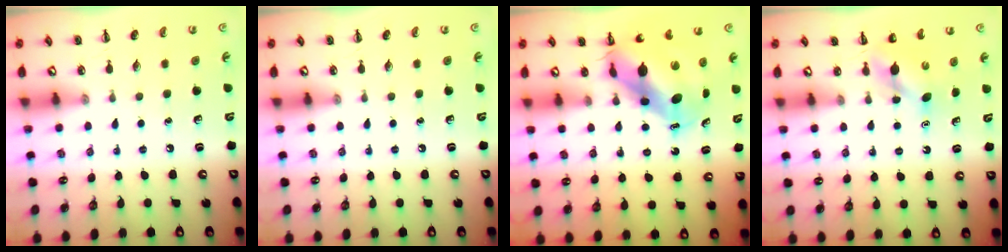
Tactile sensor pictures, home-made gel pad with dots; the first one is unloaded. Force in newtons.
{"total": 0.0}
{"total": 10.0, "press": 9.7, "slide": 2.7}
{"total": 4.0, "press": 3.8, "slide": 1.0}